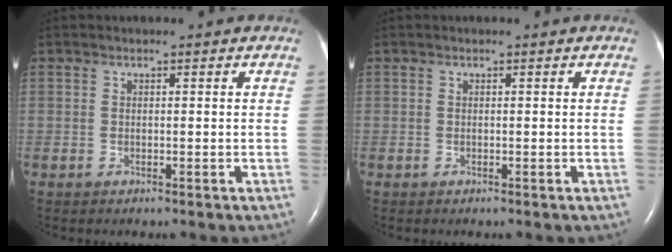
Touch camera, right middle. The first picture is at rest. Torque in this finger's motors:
{"motor_torque": [0.00, 0.00, 0.00, 0.00]}